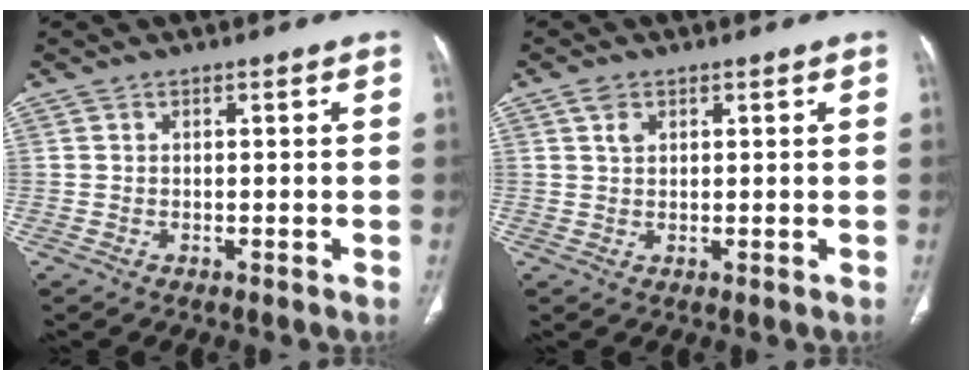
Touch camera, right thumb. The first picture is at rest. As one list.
[{"total": 2.3, "force": [1.1, 1.5, 1.3], "torque": [-0.020, -0.001, 0.023]}]